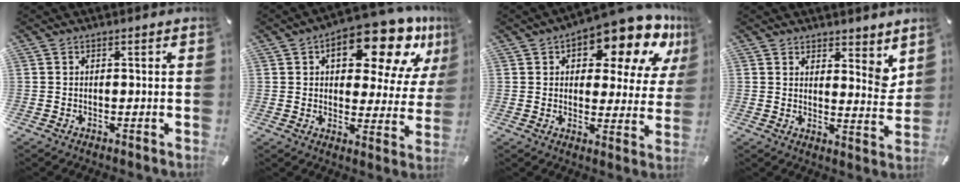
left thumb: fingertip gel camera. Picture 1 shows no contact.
{"total": 17.9, "force": [10.5, 8.2, 12.0], "torque": [-0.153, -0.064, 0.167]}
{"total": 15.4, "force": [11.3, 5.8, 8.8], "torque": [-0.120, -0.088, 0.184]}
{"total": 5.9, "force": [4.1, 3.3, 2.7], "torque": [-0.016, -0.037, 0.067]}